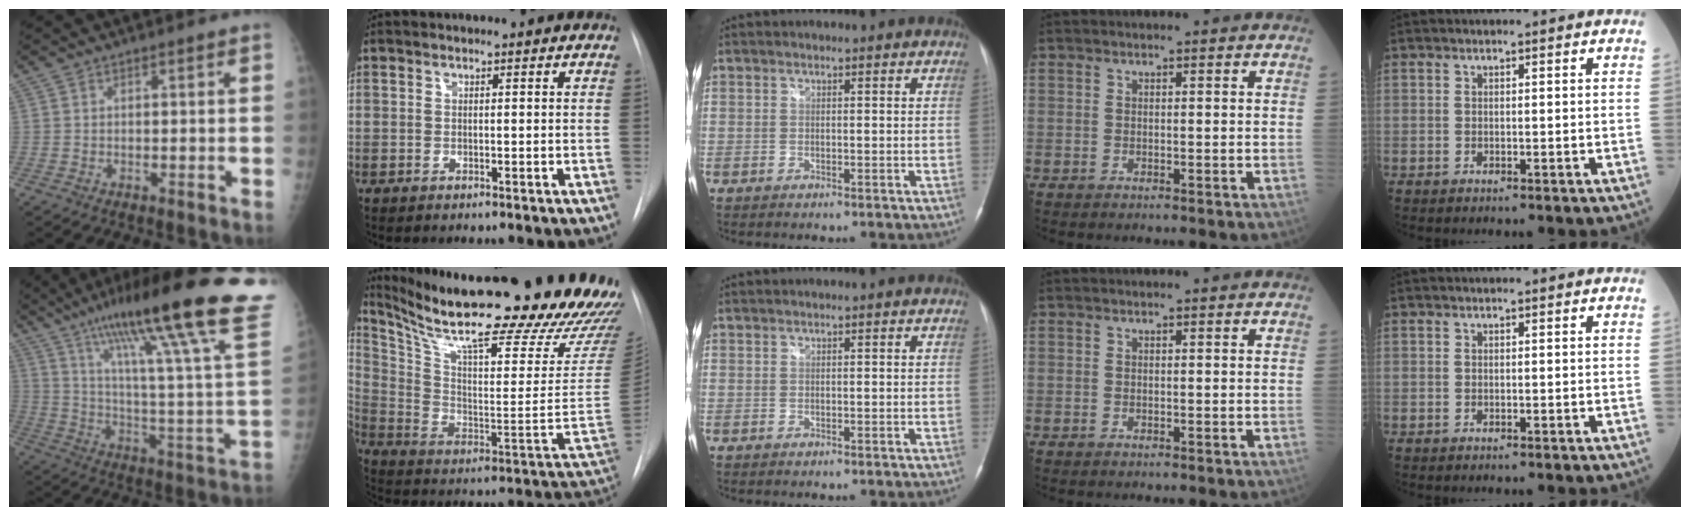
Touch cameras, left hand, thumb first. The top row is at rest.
{"thumb": {"total": 33.0, "force": [22.0, 3.7, 24.4], "torque": [-0.333, -0.069, 0.329]}, "index": {"total": 34.7, "force": [28.4, 4.0, 19.5], "torque": [-0.307, -0.088, 0.391]}}